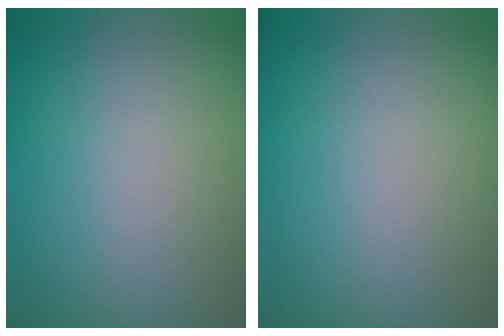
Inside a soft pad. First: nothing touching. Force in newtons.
{"total": 0.0}